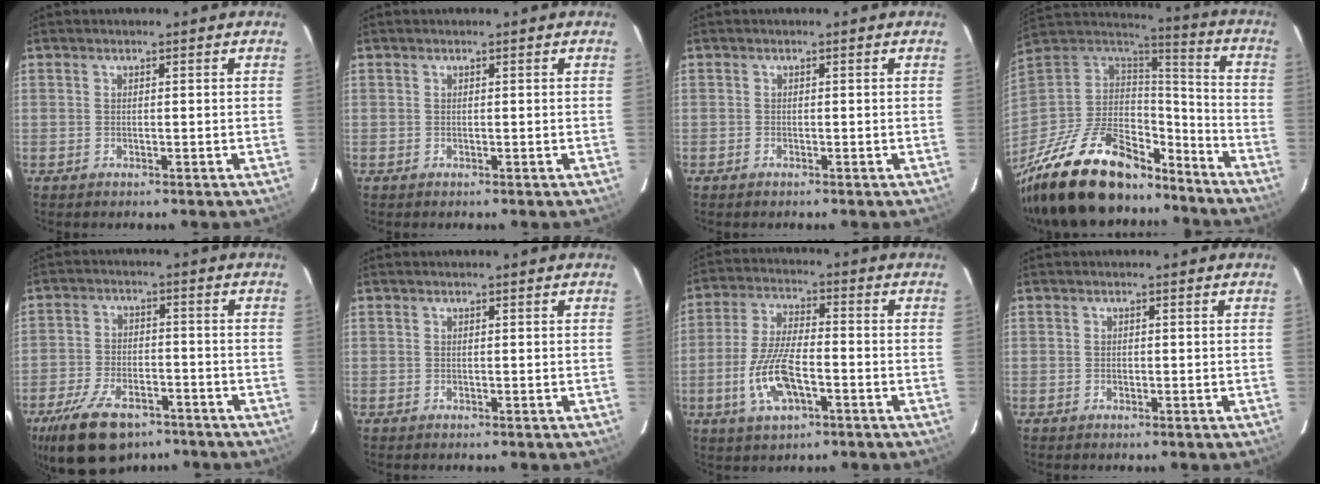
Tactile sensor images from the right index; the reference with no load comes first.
{"total": 0.0}
{"total": 0.6, "force": [-0.5, 0.3, 0.1], "torque": [-0.004, 0.001, -0.010]}
{"total": 29.8, "force": [-21.2, 13.4, 16.2], "torque": [-0.338, -0.008, -0.336]}
{"total": 15.1, "force": [-10.1, 7.7, 8.2], "torque": [-0.188, -0.010, -0.170]}
{"total": 0.0}
{"total": 10.9, "force": [-3.9, 4.0, 9.4], "torque": [-0.197, -0.001, -0.072]}
{"total": 0.5, "force": [-0.2, 0.4, 0.3], "torque": [-0.002, 0.002, -0.003]}